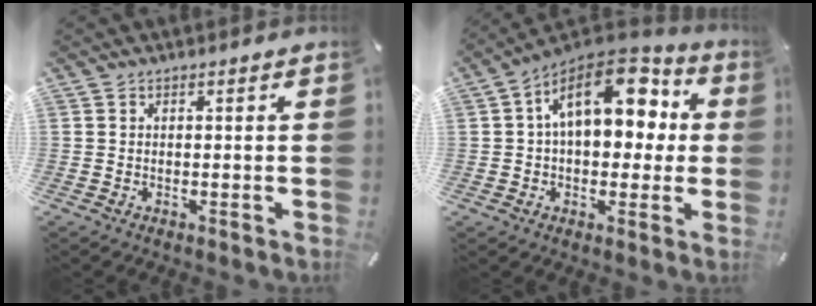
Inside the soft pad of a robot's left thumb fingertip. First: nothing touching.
{"total": 17.6, "force": [5.8, 10.9, 12.6], "torque": [-0.185, -0.024, 0.101]}